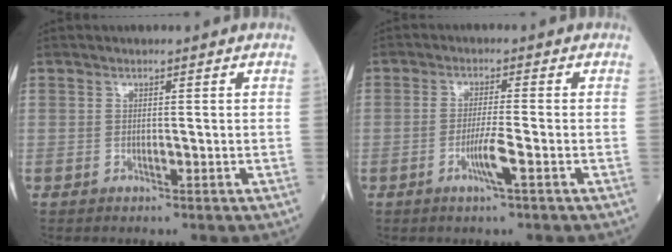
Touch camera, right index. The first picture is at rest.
{"total": 3.8, "force": [-1.5, -0.3, 3.4], "torque": [-0.068, -0.006, -0.031]}